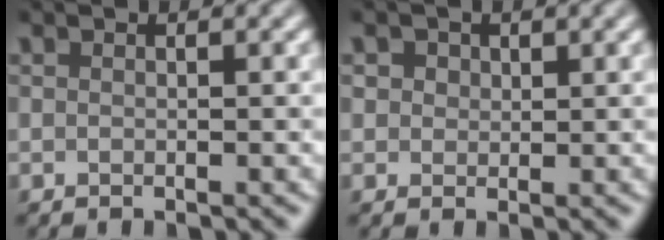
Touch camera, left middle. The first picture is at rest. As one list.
[{"total": 1.6, "force": [0.8, 1.3, 0.4], "torque": [-0.009, 0.000, 0.012]}]